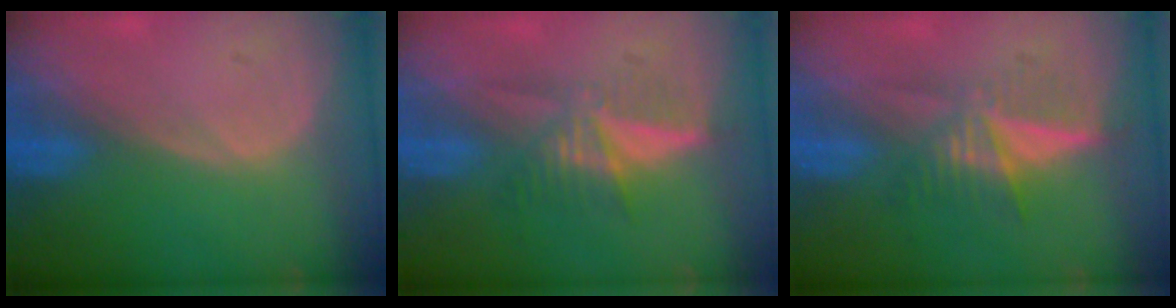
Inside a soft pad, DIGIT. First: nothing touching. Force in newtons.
{"total": 5.5, "press": 5.0, "slide": 2.2}
{"total": 6.4, "press": 5.5, "slide": 3.3}